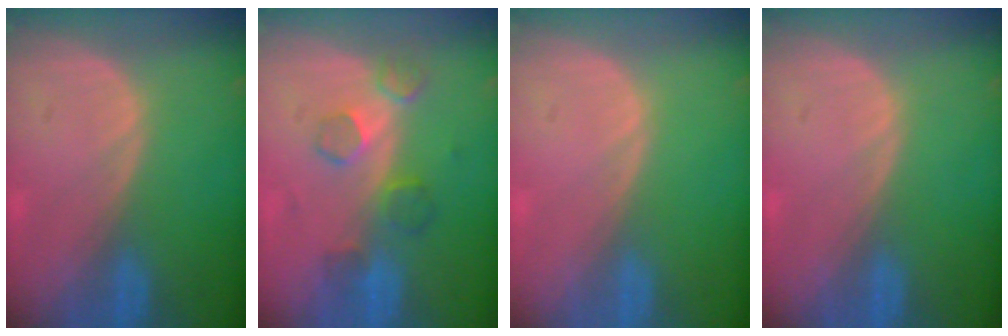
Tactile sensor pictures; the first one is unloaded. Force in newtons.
{"total": 5.2, "press": 4.9, "slide": 1.5}
{"total": 0.0}
{"total": 0.0}